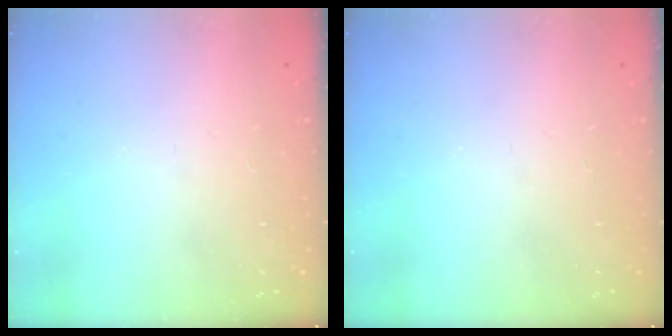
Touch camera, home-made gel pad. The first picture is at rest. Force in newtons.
{"total": 0.0}